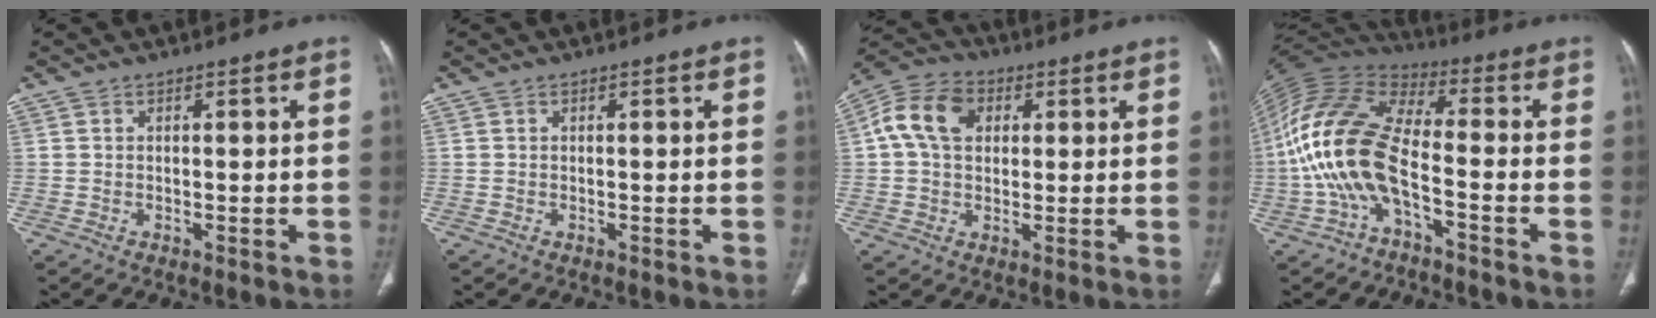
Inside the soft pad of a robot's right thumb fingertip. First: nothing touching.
{"total": 0.0}
{"total": 10.7, "force": [2.5, 7.8, 6.9], "torque": [-0.119, 0.018, 0.035]}
{"total": 16.9, "force": [-4.3, 7.7, 14.3], "torque": [-0.303, 0.053, -0.091]}